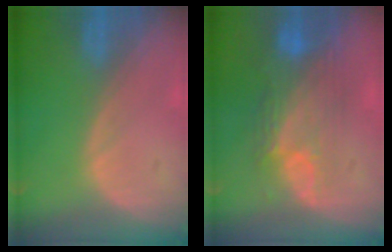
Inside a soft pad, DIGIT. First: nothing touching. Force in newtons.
{"total": 9.7, "press": 8.2, "slide": 5.2}